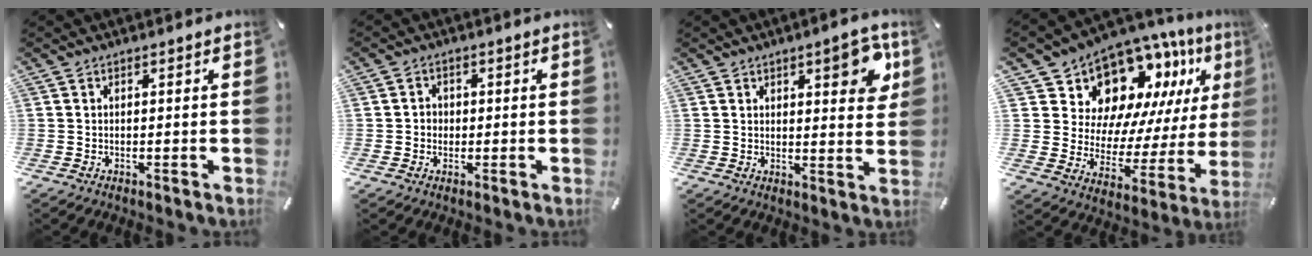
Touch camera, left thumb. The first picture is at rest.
{"total": 2.4, "force": [-0.4, 2.3, 0.8], "torque": [-0.019, 0.009, -0.011]}
{"total": 7.7, "force": [4.1, 3.0, 5.7], "torque": [-0.070, -0.021, 0.065]}
{"total": 13.7, "force": [10.4, 8.3, 3.2], "torque": [-0.058, -0.113, 0.186]}